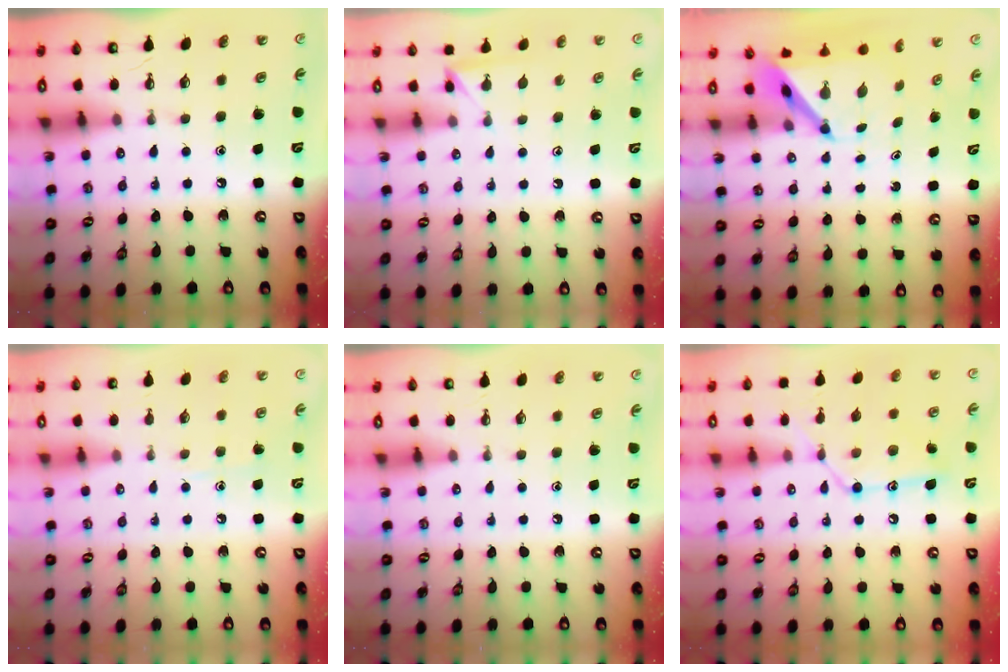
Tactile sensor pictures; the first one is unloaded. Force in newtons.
{"total": 2.9, "press": 2.9, "slide": 0.3}
{"total": 4.8, "press": 4.8, "slide": 0.2}
{"total": 5.0, "press": 5.0, "slide": 0.6}
{"total": 0.0}
{"total": 13.8, "press": 13.7, "slide": 0.9}